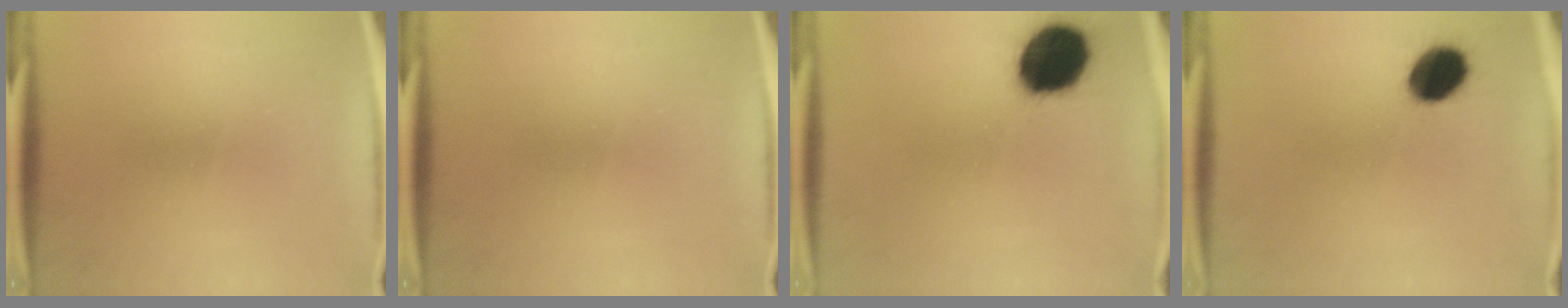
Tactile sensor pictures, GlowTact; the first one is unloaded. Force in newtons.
{"total": 0.0}
{"total": 16.0}
{"total": 9.5}